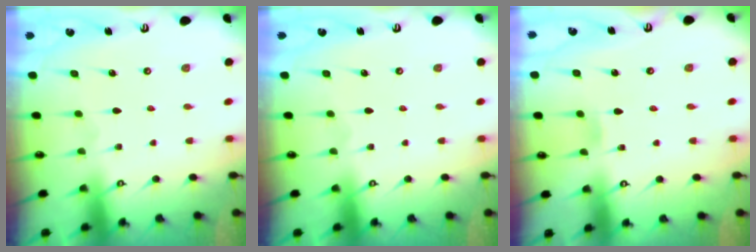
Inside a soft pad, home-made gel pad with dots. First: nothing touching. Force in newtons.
{"total": 0.0}
{"total": 2.9, "press": 2.9, "slide": 0.3}